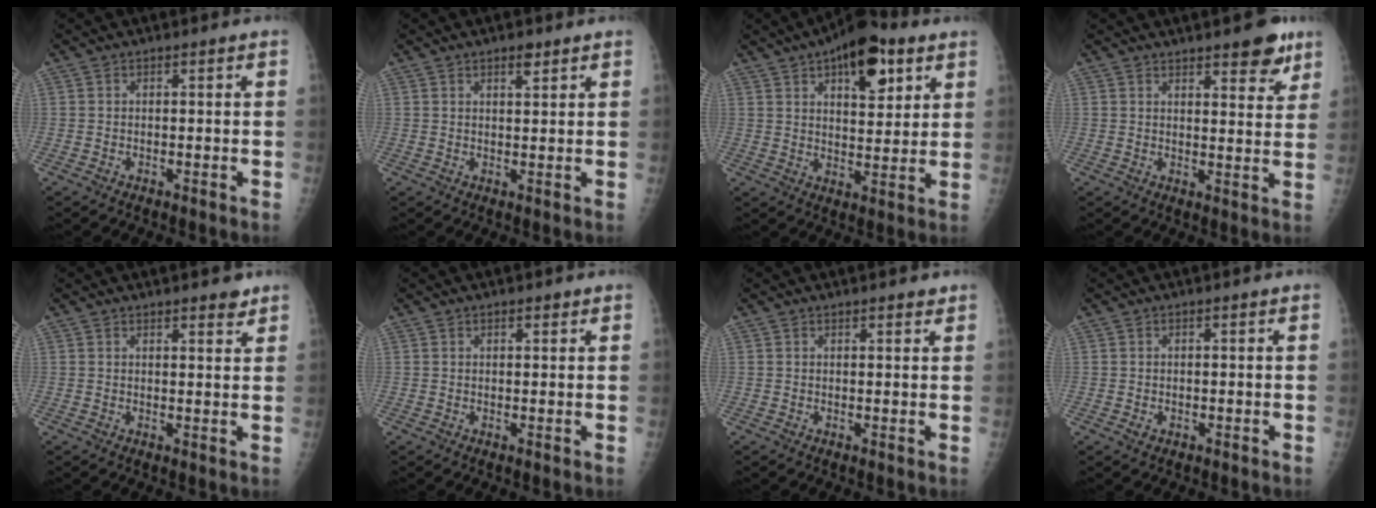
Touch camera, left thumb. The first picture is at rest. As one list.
[{"total": 2.5, "force": [1.7, 0.9, 1.6], "torque": [-0.019, -0.010, 0.026]}, {"total": 14.0, "force": [7.0, 6.4, 10.3], "torque": [-0.116, -0.019, 0.102]}, {"total": 7.8, "force": [5.2, 2.6, 5.3], "torque": [-0.045, -0.028, 0.066]}, {"total": 3.1, "force": [2.4, 1.0, 1.7], "torque": [-0.012, -0.014, 0.029]}, {"total": 1.2, "force": [0.8, 0.6, 0.7], "torque": [-0.005, -0.003, 0.010]}, {"total": 1.9, "force": [1.5, 0.6, 1.0], "torque": [-0.007, -0.005, 0.017]}, {"total": 1.1, "force": [-0.3, 0.8, 0.6], "torque": [-0.007, 0.003, -0.001]}]